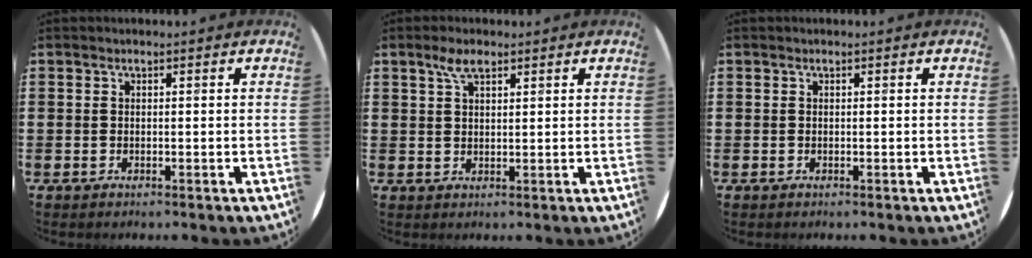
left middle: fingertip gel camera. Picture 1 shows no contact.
{"total": 3.3, "force": [2.2, 1.2, 2.1], "torque": [-0.038, 0.004, 0.037]}
{"total": 0.0}